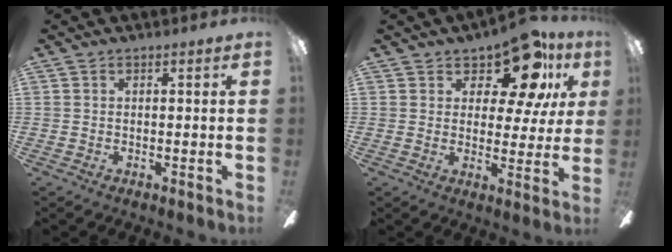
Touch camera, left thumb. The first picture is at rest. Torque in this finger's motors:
{"motor_torque": [0.22, 0.31, -0.14, -0.18, 0.04]}